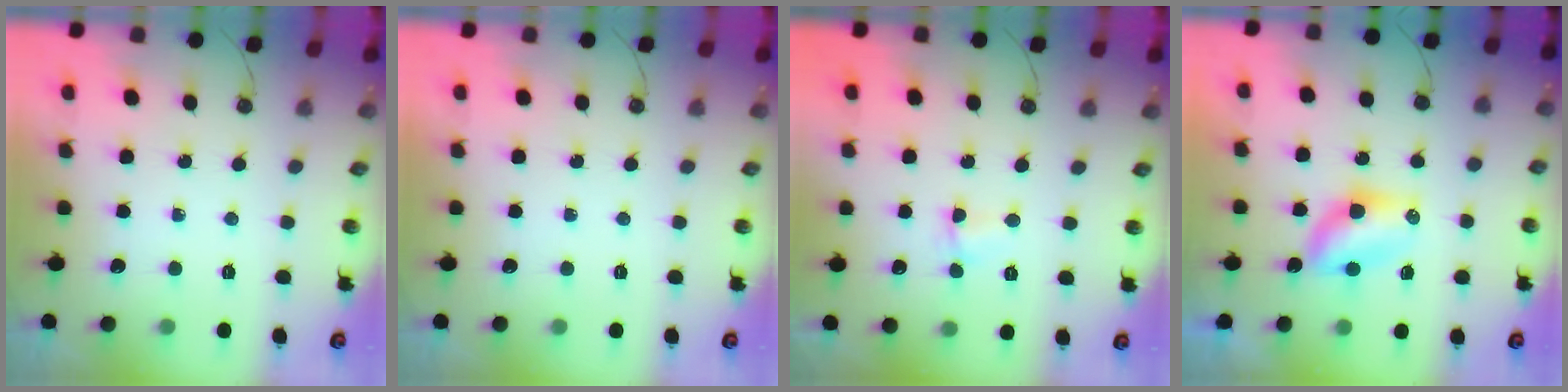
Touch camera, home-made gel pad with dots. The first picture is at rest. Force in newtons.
{"total": 0.0}
{"total": 1.0, "press": 1.0, "slide": 0.4}
{"total": 6.5, "press": 6.5, "slide": 0.4}